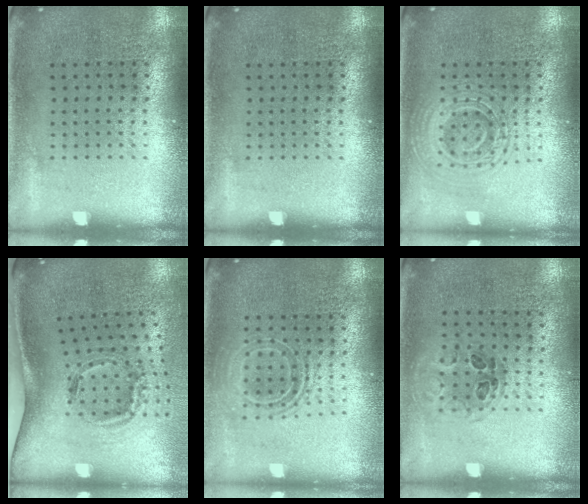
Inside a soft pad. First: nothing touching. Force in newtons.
{"total": 0.0}
{"total": 1.8, "press": 1.8, "slide": 0.4}
{"total": 1.9, "press": 1.3, "slide": 1.5}
{"total": 1.7, "press": 1.4, "slide": 1.0}
{"total": 1.0, "press": 0.7, "slide": 0.6}